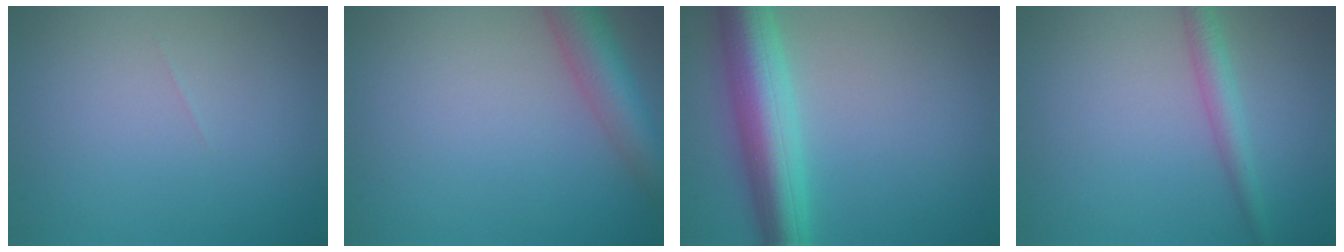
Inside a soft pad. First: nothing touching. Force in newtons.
{"total": 5.0, "press": 5.0, "slide": 0.2}
{"total": 7.3, "press": 7.3, "slide": 0.2}
{"total": 2.3, "press": 2.3, "slide": 0.1}